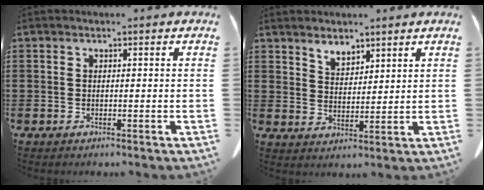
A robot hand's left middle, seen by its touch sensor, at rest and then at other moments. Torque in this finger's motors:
{"motor_torque": [0.22, 0.28, 0.09, 0.04]}